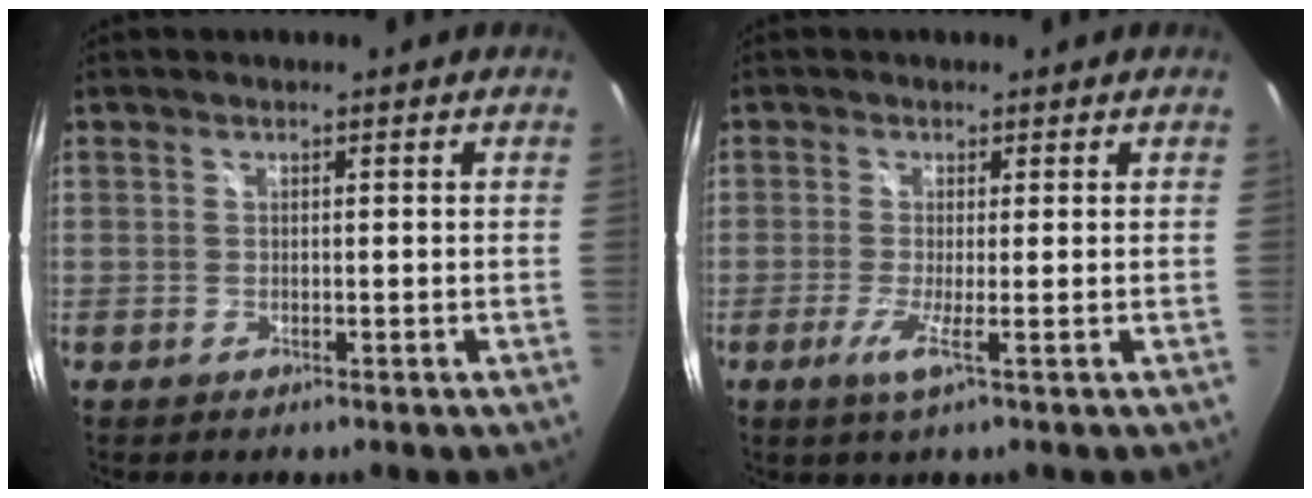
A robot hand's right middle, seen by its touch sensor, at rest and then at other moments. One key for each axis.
{"total": 2.8, "fx": -0.9, "fy": -0.7, "fz": 2.6, "tx": -0.060, "ty": -0.011, "tz": -0.025}